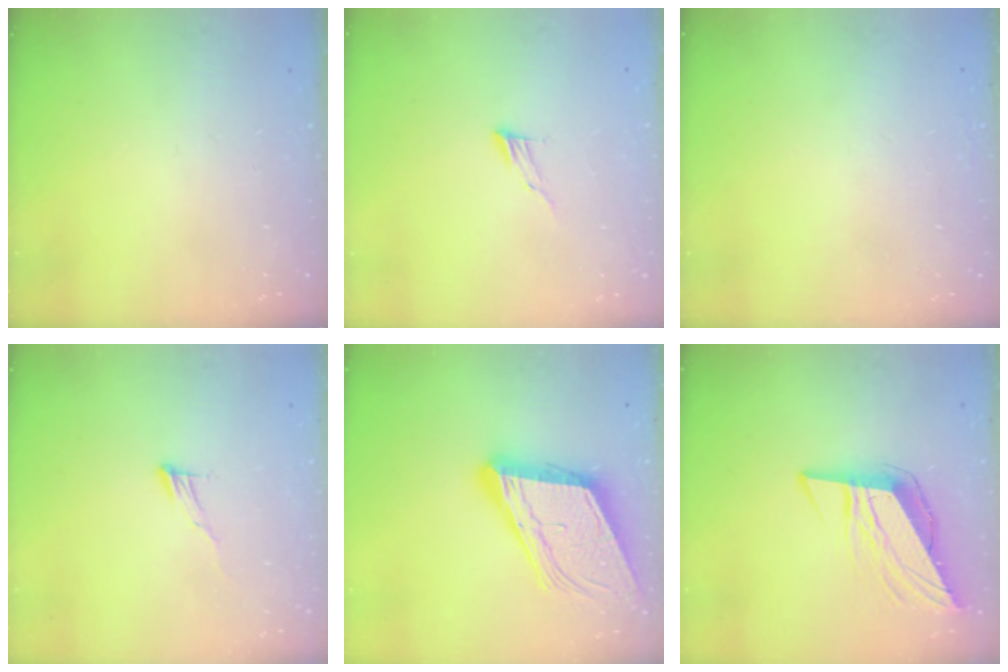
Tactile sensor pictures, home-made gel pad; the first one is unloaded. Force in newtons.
{"total": 6.1, "press": 6.1, "slide": 0.5}
{"total": 1.6, "press": 1.6, "slide": 0.0}
{"total": 6.5, "press": 6.5, "slide": 0.4}
{"total": 20.4, "press": 20.0, "slide": 3.9}
{"total": 9.9, "press": 9.9, "slide": 0.8}